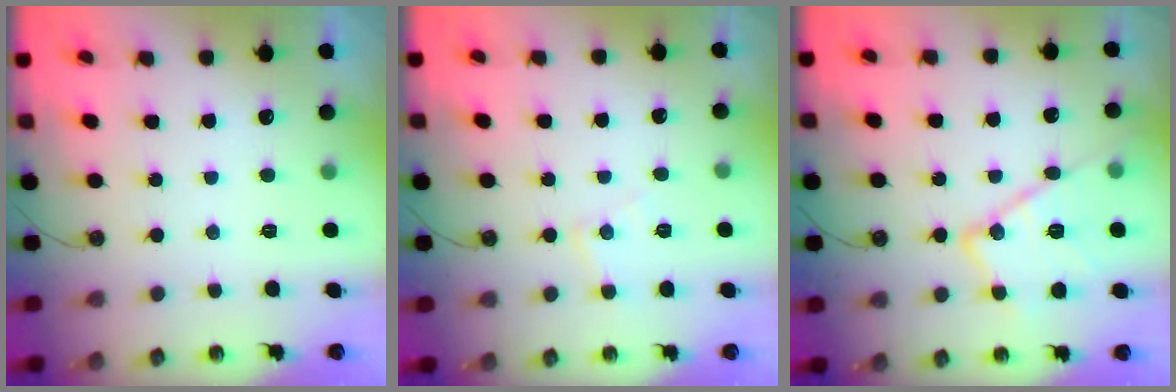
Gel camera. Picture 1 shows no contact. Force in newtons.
{"total": 6.3, "press": 6.2, "slide": 0.4}
{"total": 16.8, "press": 16.7, "slide": 1.5}